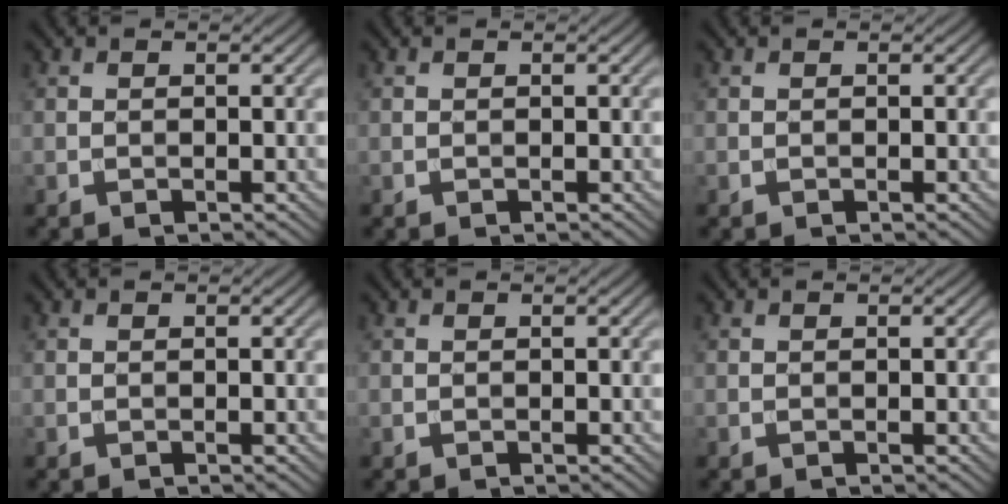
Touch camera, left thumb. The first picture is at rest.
{"total": 0.0}
{"total": 0.0}
{"total": 0.0}
{"total": 0.0}
{"total": 0.0}